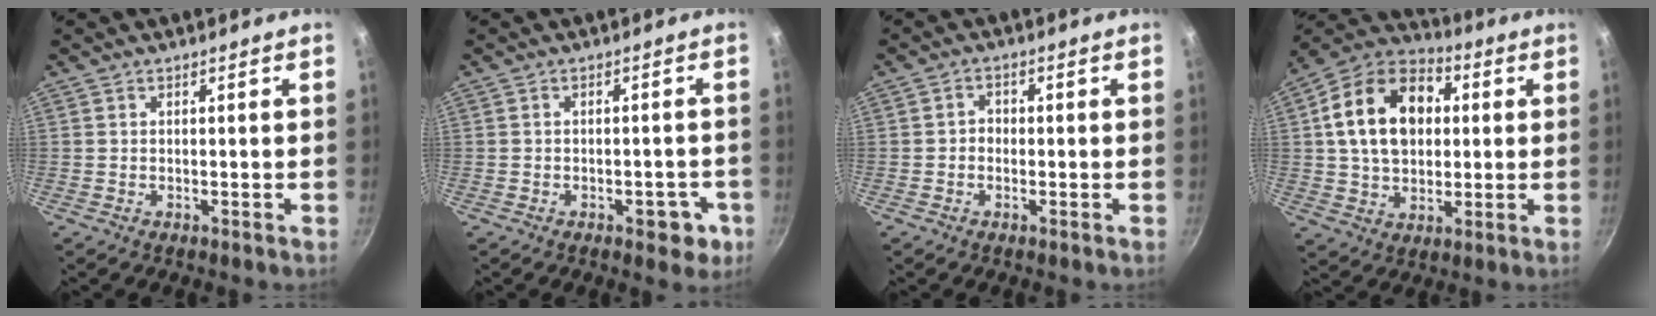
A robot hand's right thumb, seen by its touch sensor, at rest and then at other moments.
{"total": 5.2, "force": [-2.2, 2.8, 3.7], "torque": [-0.024, 0.019, -0.021]}
{"total": 2.1, "force": [-0.4, 1.8, 1.0], "torque": [-0.007, 0.009, -0.011]}
{"total": 18.6, "force": [3.2, 13.4, 12.5], "torque": [-0.181, 0.022, 0.042]}